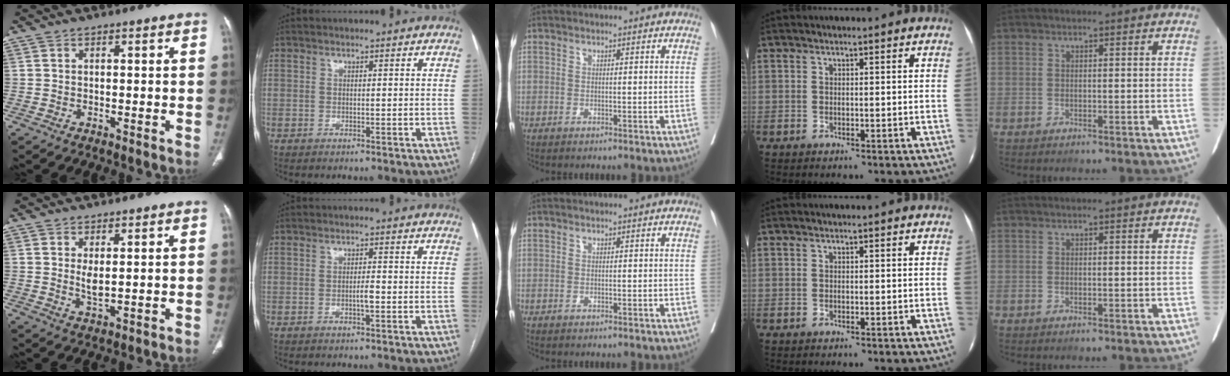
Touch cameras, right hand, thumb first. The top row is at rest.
{"thumb": {"total": 2.7, "force": [0.7, 0.9, 2.5], "torque": [-0.051, -0.013, 0.020]}, "index": {"total": 1.7, "force": [-0.6, 0.2, 1.6], "torque": [-0.029, 0.001, -0.011]}}